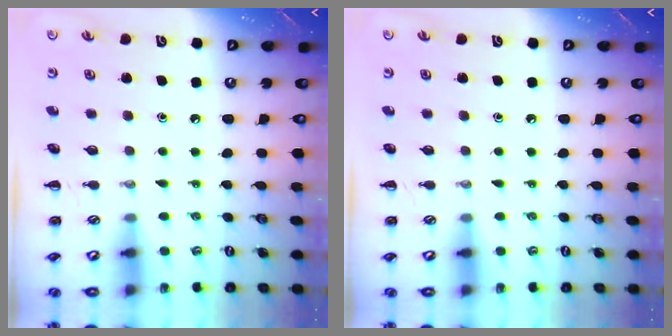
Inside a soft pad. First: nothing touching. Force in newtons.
{"total": 0.0}